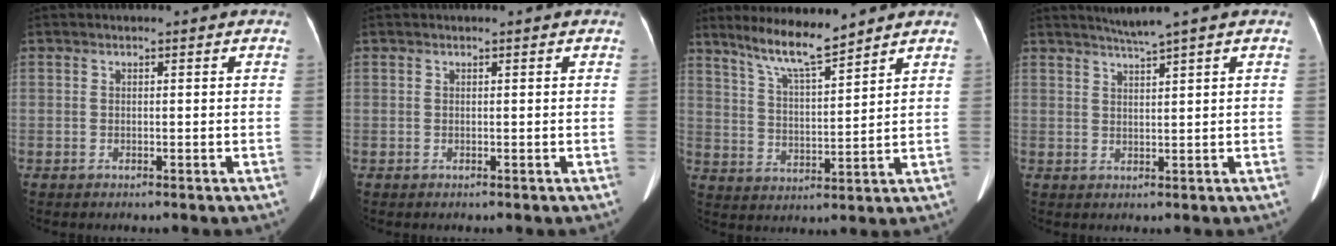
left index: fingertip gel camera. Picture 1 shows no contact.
{"total": 0.0}
{"total": 8.4, "force": [7.1, 0.0, 4.3], "torque": [-0.084, -0.002, 0.134]}
{"total": 3.0, "force": [2.4, -1.2, 1.4], "torque": [-0.030, -0.002, 0.050]}